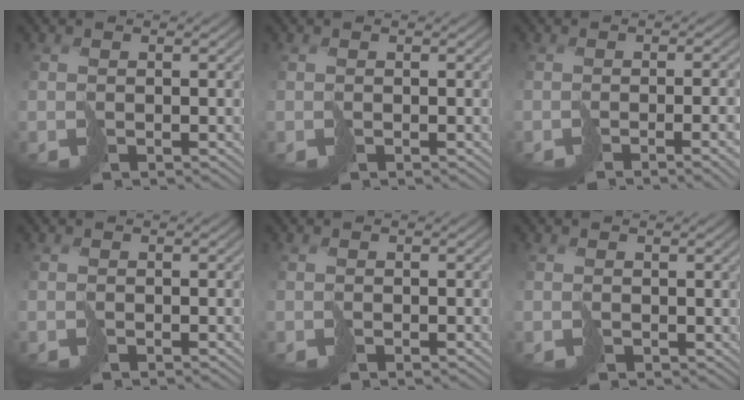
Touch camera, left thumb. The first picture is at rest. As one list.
[{"total": 0.0}, {"total": 7.3, "force": [-2.1, 2.2, 6.6], "torque": [-0.077, -0.010, -0.021]}, {"total": 0.0}, {"total": 0.0}, {"total": 0.8, "force": [0.6, 0.5, 0.1], "torque": [-0.003, -0.002, 0.012]}]